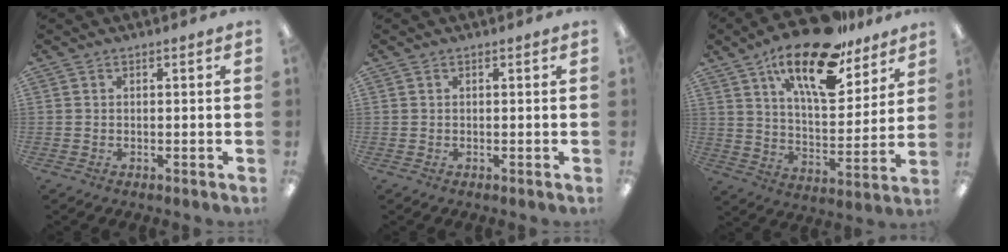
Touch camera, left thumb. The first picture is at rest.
{"total": 0.0}
{"total": 20.3, "force": [13.6, 7.9, 12.9], "torque": [-0.206, -0.080, 0.228]}